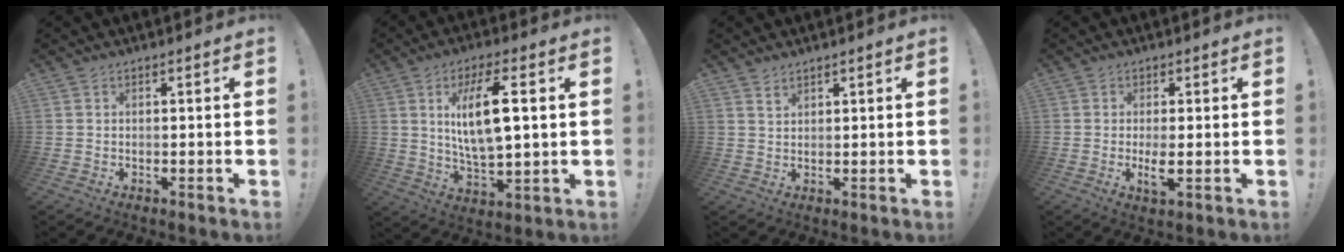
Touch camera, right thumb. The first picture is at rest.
{"total": 13.7, "force": [3.5, 4.6, 12.4], "torque": [-0.221, -0.007, 0.049]}
{"total": 1.8, "force": [1.6, 0.5, 0.6], "torque": [-0.013, -0.009, 0.029]}
{"total": 4.0, "force": [-0.3, 0.8, 3.9], "torque": [-0.076, -0.013, -0.006]}